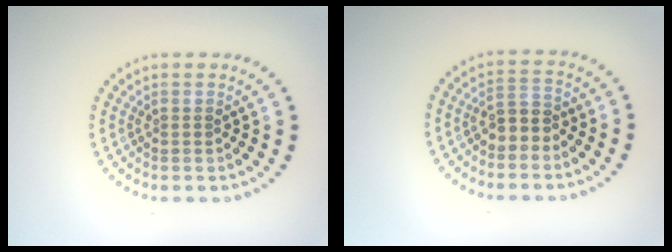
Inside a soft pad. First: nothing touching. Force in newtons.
{"total": 2.4, "press": 2.2, "slide": 1.0}